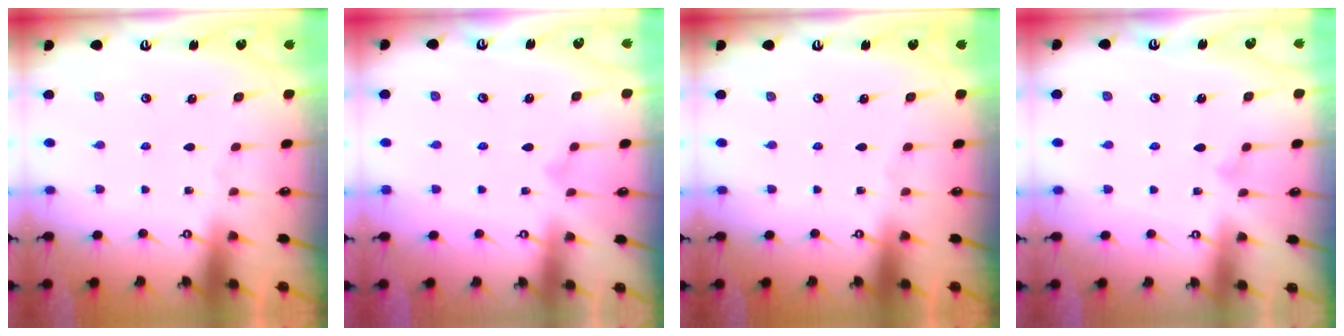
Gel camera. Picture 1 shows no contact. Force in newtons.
{"total": 3.4, "press": 3.4, "slide": 0.2}
{"total": 0.0}
{"total": 5.4, "press": 5.4, "slide": 0.4}